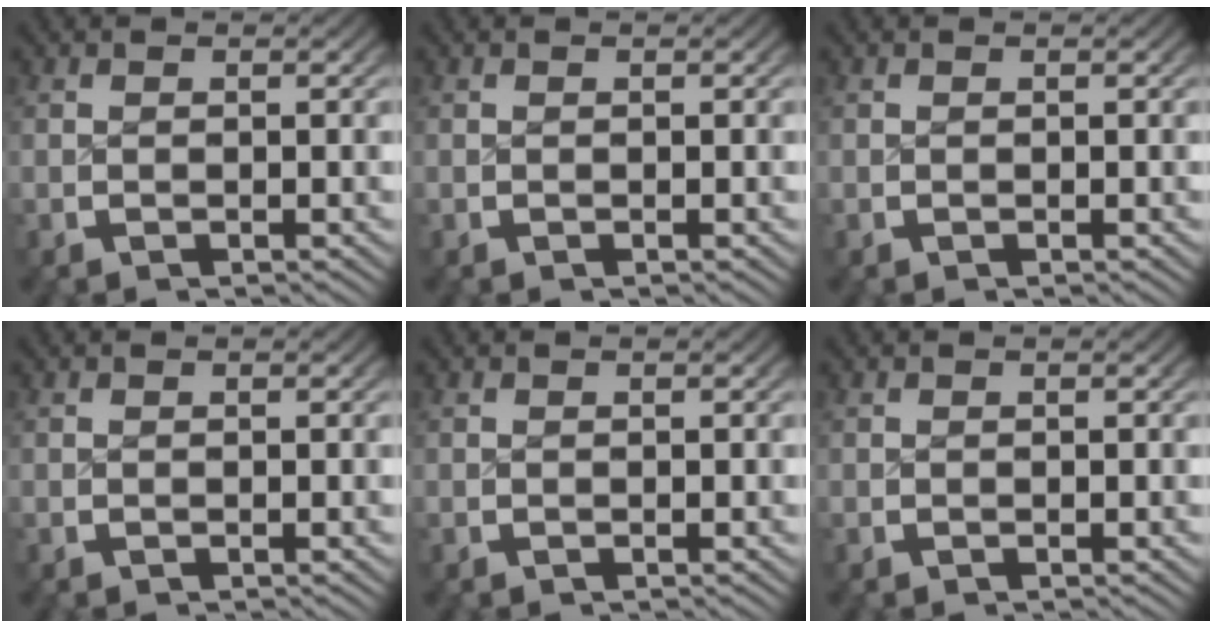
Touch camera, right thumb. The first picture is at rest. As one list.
[{"total": 0.0}, {"total": 0.0}, {"total": 0.0}, {"total": 0.0}, {"total": 0.0}]